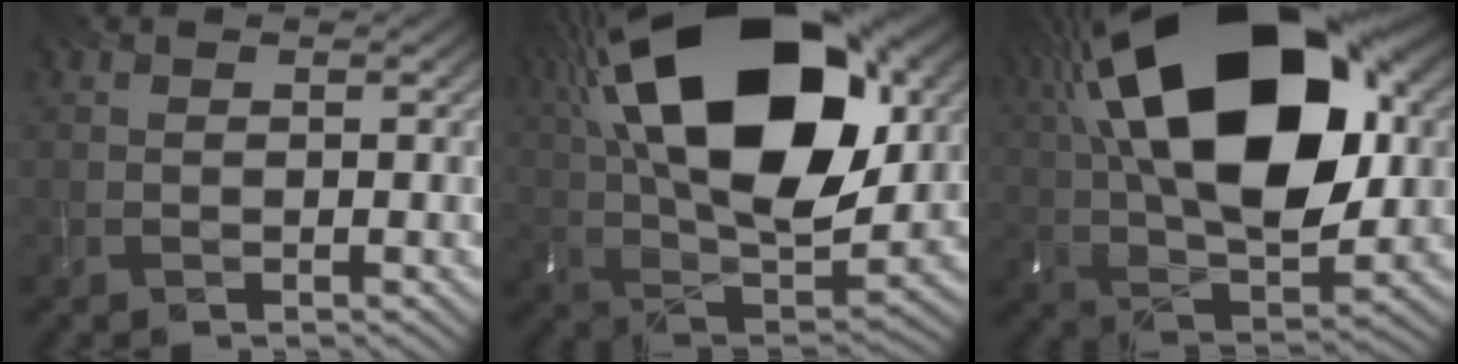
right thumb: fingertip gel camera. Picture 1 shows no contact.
{"total": 22.9, "force": [7.6, 12.2, 17.9], "torque": [-0.354, 0.043, 0.118]}
{"total": 22.1, "force": [6.6, 11.6, 17.6], "torque": [-0.345, 0.045, 0.103]}